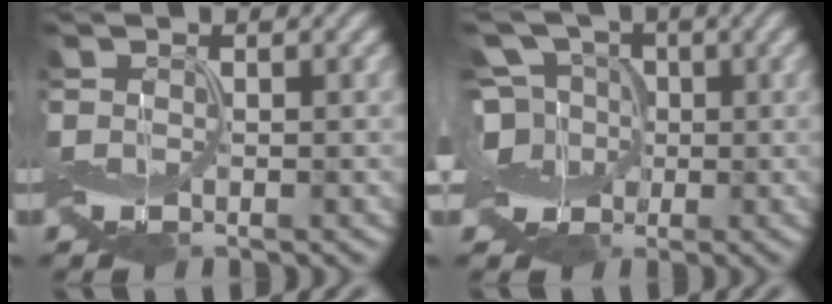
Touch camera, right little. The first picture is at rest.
{"total": 8.3, "force": [0.3, 7.2, 4.1], "torque": [-0.080, 0.031, -0.044]}